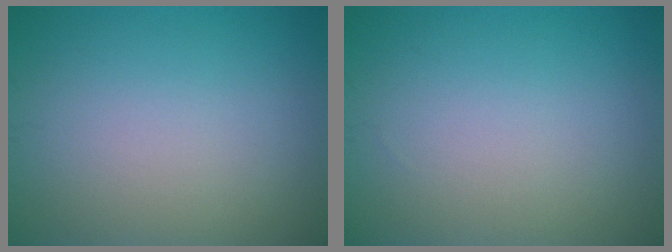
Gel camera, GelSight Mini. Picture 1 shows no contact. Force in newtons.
{"total": 0.0}